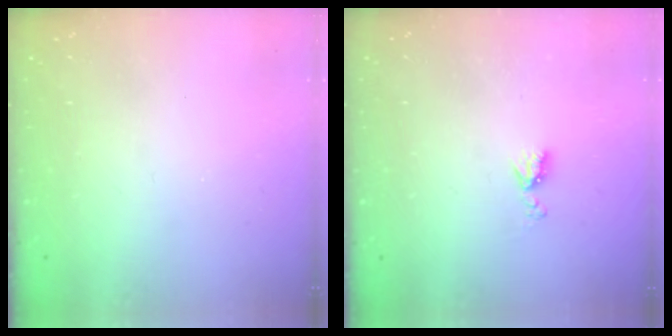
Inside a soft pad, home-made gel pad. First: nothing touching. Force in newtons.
{"total": 5.6, "press": 5.5, "slide": 0.8}